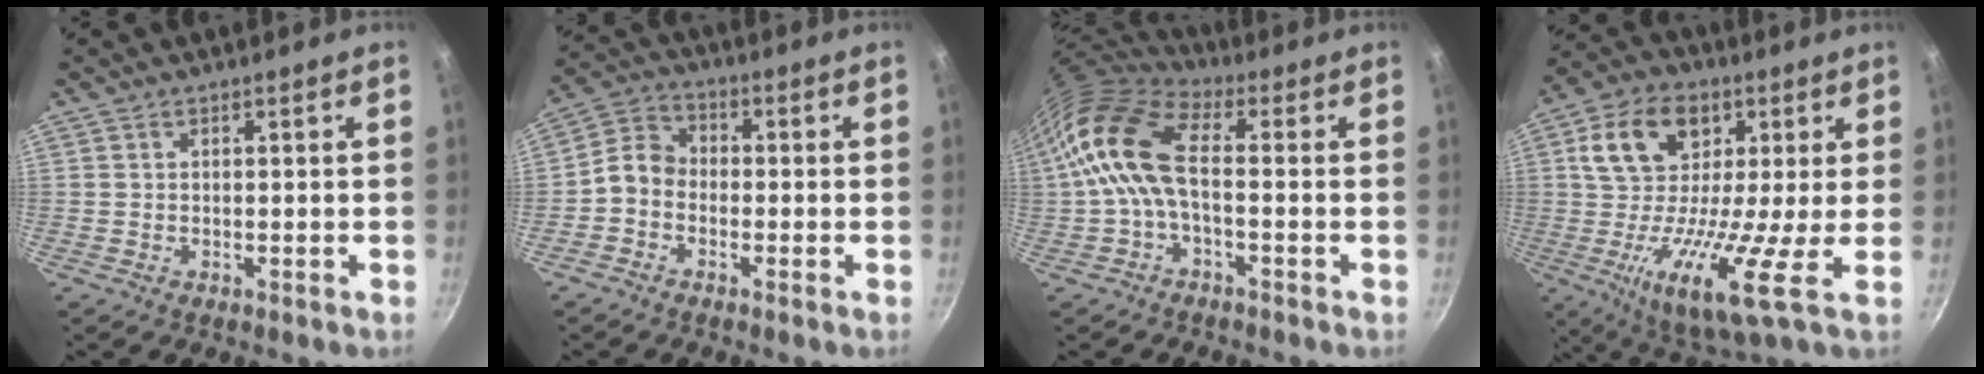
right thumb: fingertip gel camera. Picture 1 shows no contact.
{"total": 5.5, "force": [-1.9, 4.2, 2.9], "torque": [-0.044, 0.031, -0.056]}
{"total": 12.0, "force": [-0.3, 5.9, 10.4], "torque": [-0.207, 0.028, -0.024]}
{"total": 18.1, "force": [1.3, 8.7, 15.8], "torque": [-0.262, -0.002, -0.005]}